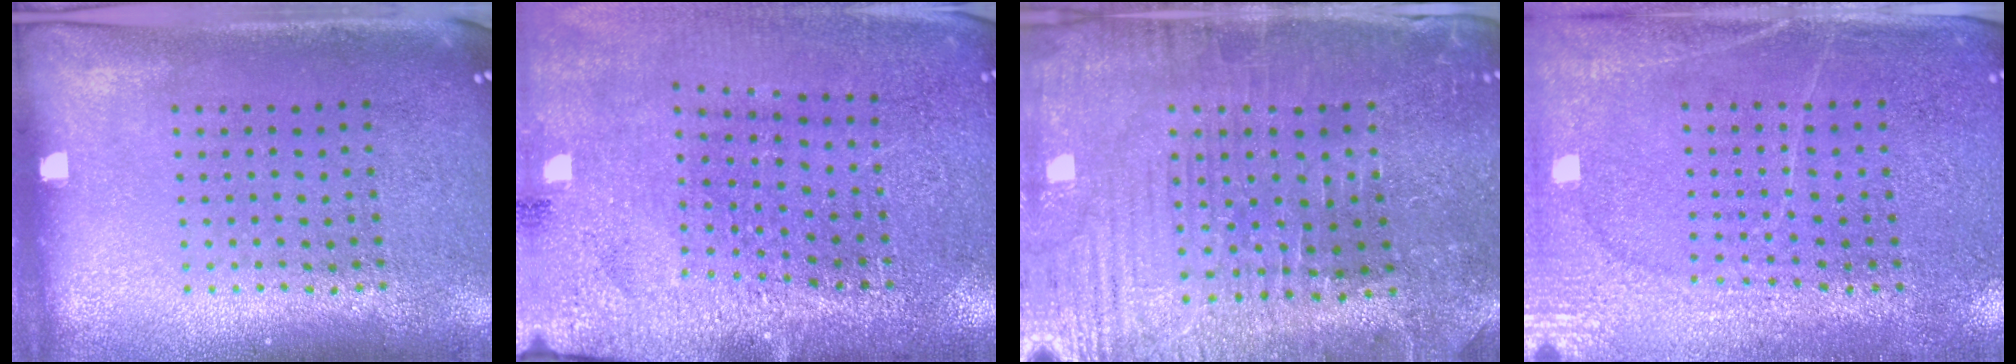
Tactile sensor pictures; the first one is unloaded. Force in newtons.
{"total": 2.9, "press": 2.9, "slide": 0.2}
{"total": 1.8, "press": 1.8, "slide": 0.3}
{"total": 2.8, "press": 2.7, "slide": 0.8}